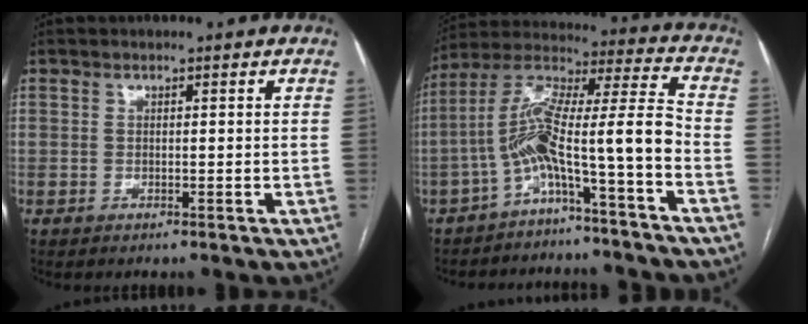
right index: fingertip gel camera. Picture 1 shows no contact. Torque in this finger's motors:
{"motor_torque": [1.70, -0.44, 0.72, 0.21]}